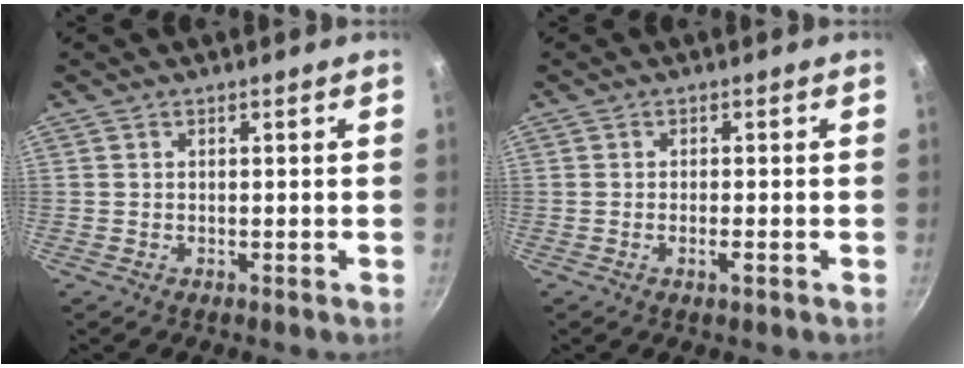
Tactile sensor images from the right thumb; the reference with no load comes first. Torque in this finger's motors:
{"motor_torque": [-0.26, 0.13, -0.15, -0.20, -0.05]}